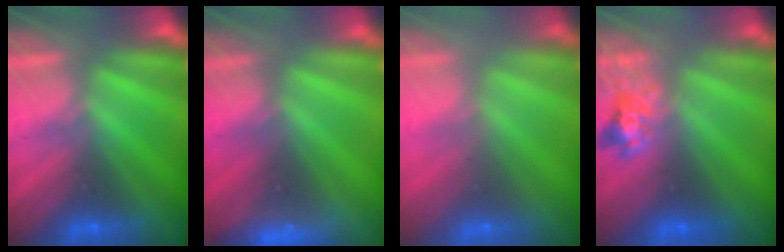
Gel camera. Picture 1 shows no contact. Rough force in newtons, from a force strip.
{"total": 3.3}
{"total": 2.3}
{"total": 2.4}